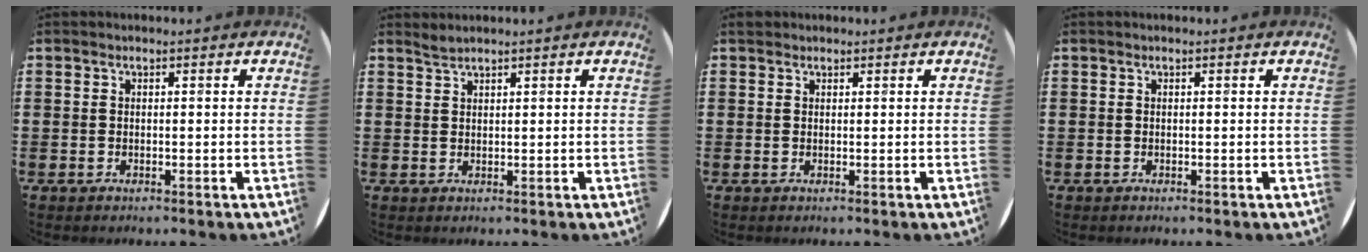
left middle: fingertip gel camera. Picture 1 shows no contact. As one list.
[{"total": 1.2, "force": [1.2, -0.1, 0.1], "torque": [-0.003, -0.001, 0.024]}, {"total": 0.7, "force": [0.7, 0.3, 0.0], "torque": [0.008, 0.000, 0.011]}, {"total": 0.0}]